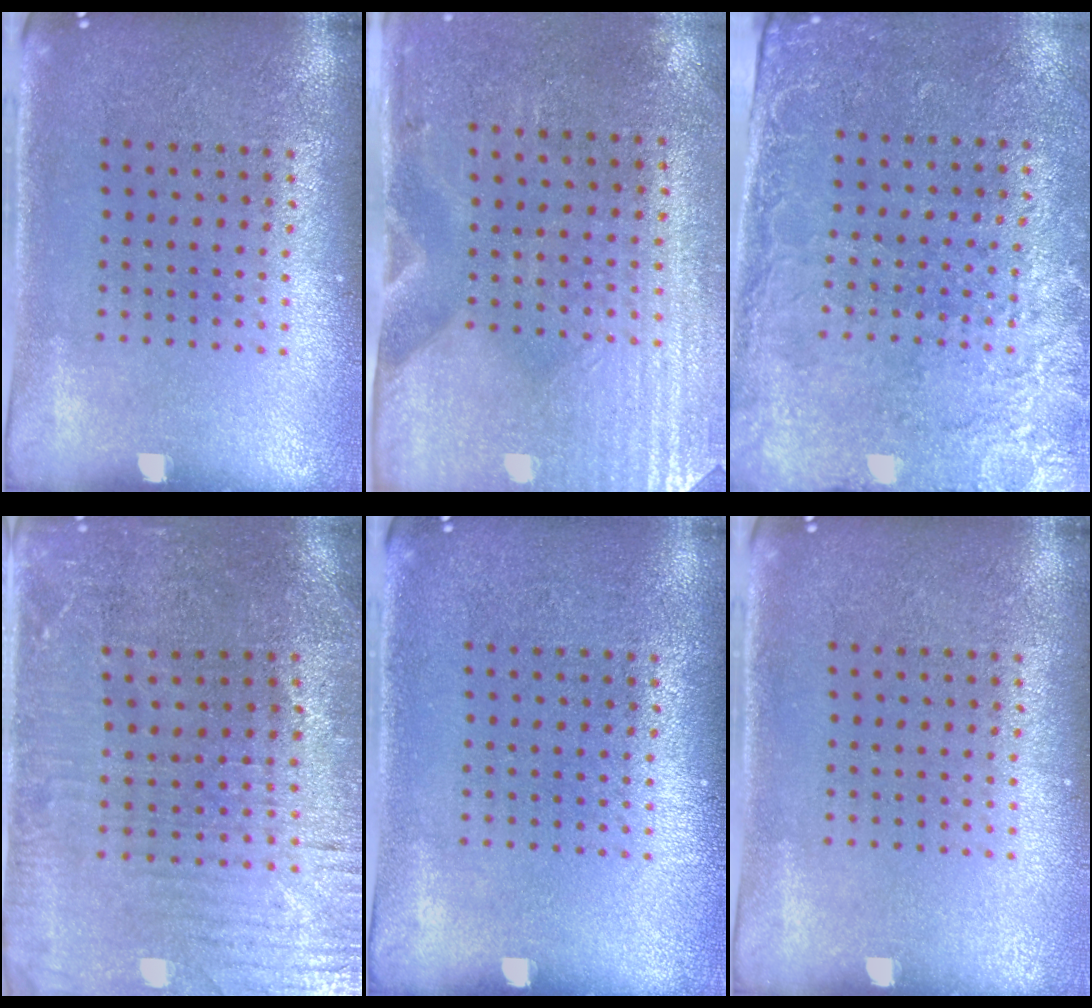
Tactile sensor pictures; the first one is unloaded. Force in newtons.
{"total": 3.0, "press": 2.6, "slide": 1.5}
{"total": 2.6, "press": 2.2, "slide": 1.4}
{"total": 1.4, "press": 1.3, "slide": 0.5}
{"total": 0.0}
{"total": 0.0}